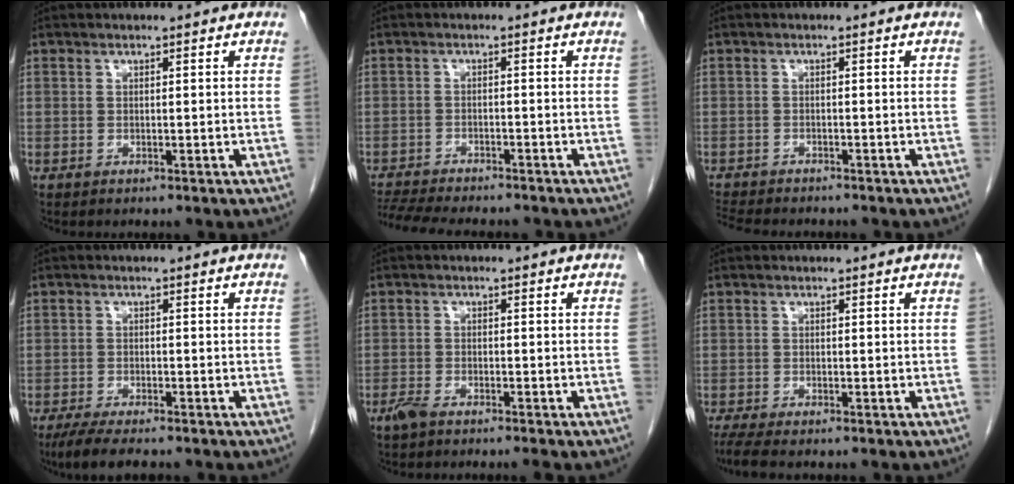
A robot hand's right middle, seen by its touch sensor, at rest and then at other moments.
{"total": 12.9, "force": [-11.5, 2.3, 5.3], "torque": [-0.099, -0.011, -0.163]}
{"total": 7.7, "force": [-6.9, 1.6, 2.8], "torque": [-0.045, -0.007, -0.104]}
{"total": 5.7, "force": [-4.6, 0.9, 3.3], "torque": [-0.057, -0.013, -0.075]}
{"total": 2.7, "force": [-2.3, 0.2, 1.5], "torque": [-0.032, -0.005, -0.043]}
{"total": 3.2, "force": [-2.6, 0.2, 1.8], "torque": [-0.038, -0.010, -0.044]}